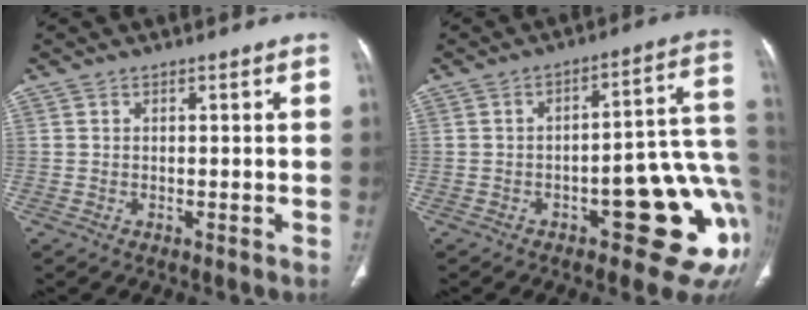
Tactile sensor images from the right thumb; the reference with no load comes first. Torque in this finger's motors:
{"motor_torque": [2.27, 1.73, 1.30, -1.38, 0.22]}